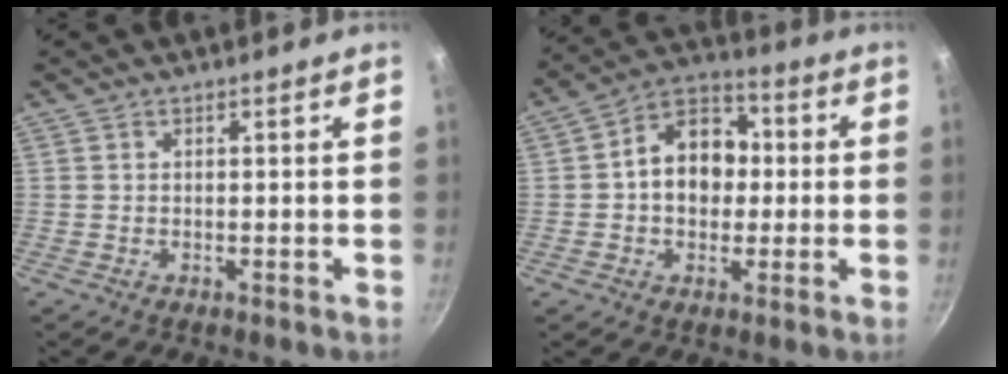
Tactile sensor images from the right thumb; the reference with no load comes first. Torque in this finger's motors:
{"motor_torque": [0.45, 2.41, 0.62, -0.47, 0.07]}